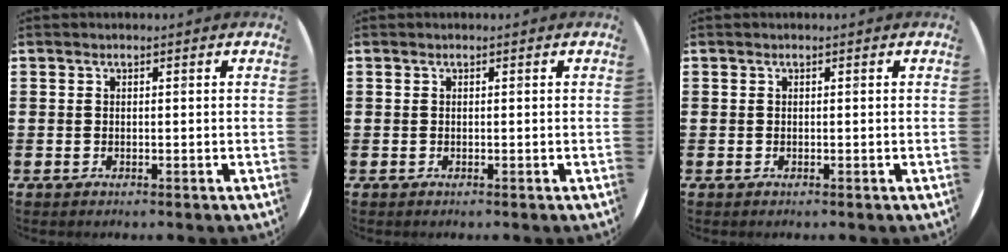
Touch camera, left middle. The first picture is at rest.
{"total": 0.0}
{"total": 0.0}